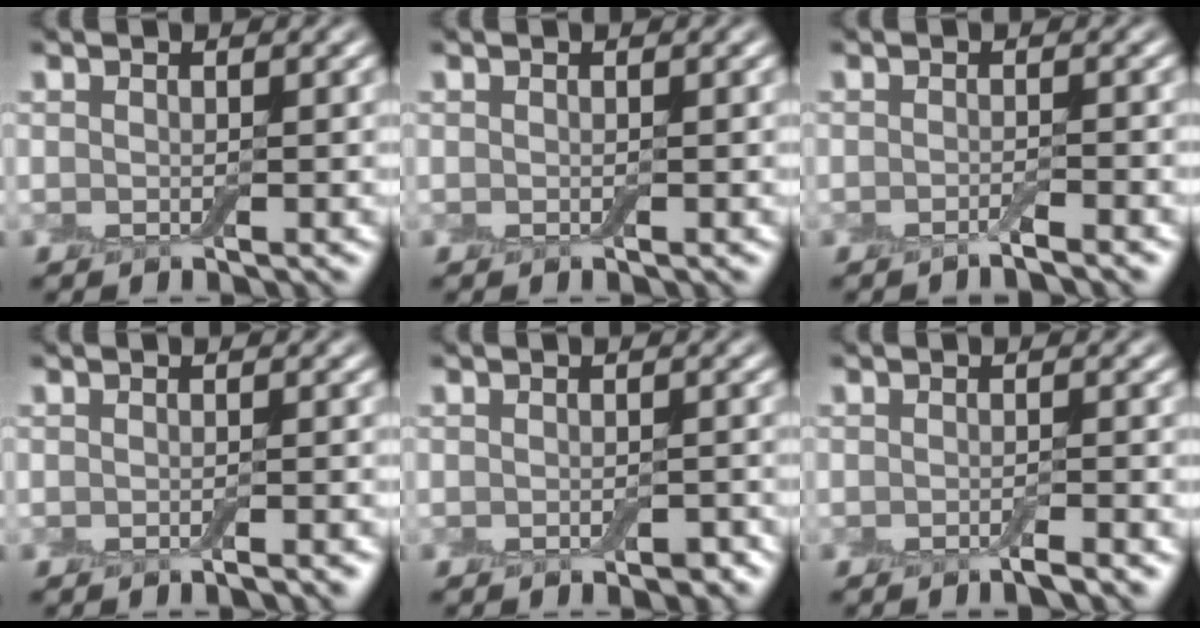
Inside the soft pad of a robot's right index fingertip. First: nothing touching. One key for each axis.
{"total": 0.0}
{"total": 1.2, "fx": -0.9, "fy": 0.1, "fz": 0.9, "tx": -0.011, "ty": -0.002, "tz": -0.022}
{"total": 1.1, "fx": -0.7, "fy": 0.2, "fz": 0.9, "tx": -0.006, "ty": 0.001, "tz": -0.012}
{"total": 1.2, "fx": -0.7, "fy": 0.6, "fz": 0.8, "tx": -0.015, "ty": -0.002, "tz": -0.009}
{"total": 1.4, "fx": -0.9, "fy": 0.1, "fz": 1.1, "tx": -0.011, "ty": -0.001, "tz": -0.017}